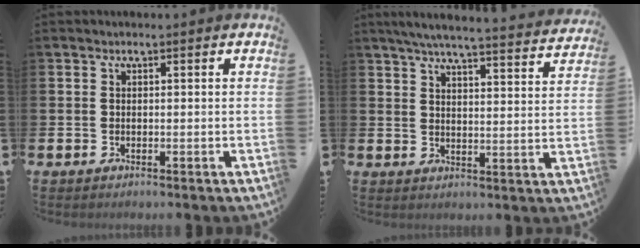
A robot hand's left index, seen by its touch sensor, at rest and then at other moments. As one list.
[{"total": 5.9, "force": [5.6, 0.1, 2.0], "torque": [-0.052, -0.038, 0.096]}]